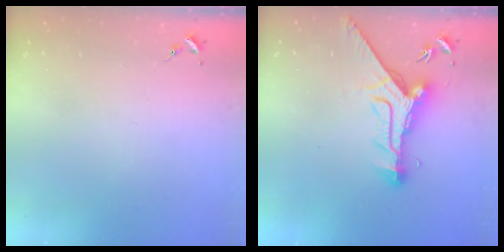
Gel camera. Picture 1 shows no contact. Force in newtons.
{"total": 11.9, "press": 11.8, "slide": 1.7}